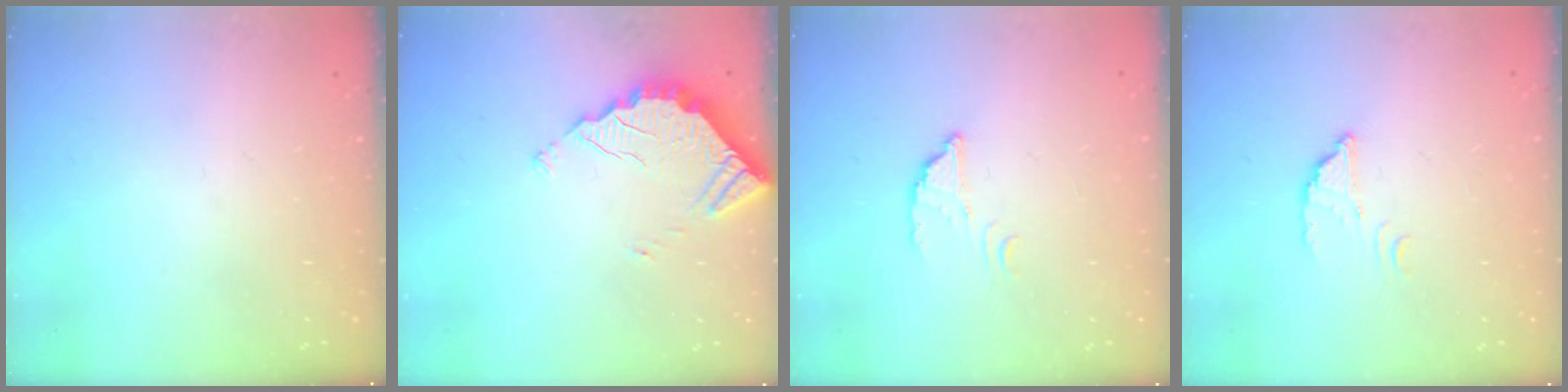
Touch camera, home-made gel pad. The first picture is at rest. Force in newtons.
{"total": 3.9, "press": 3.9, "slide": 0.3}
{"total": 2.5, "press": 2.5, "slide": 0.2}
{"total": 2.5, "press": 2.5, "slide": 0.2}